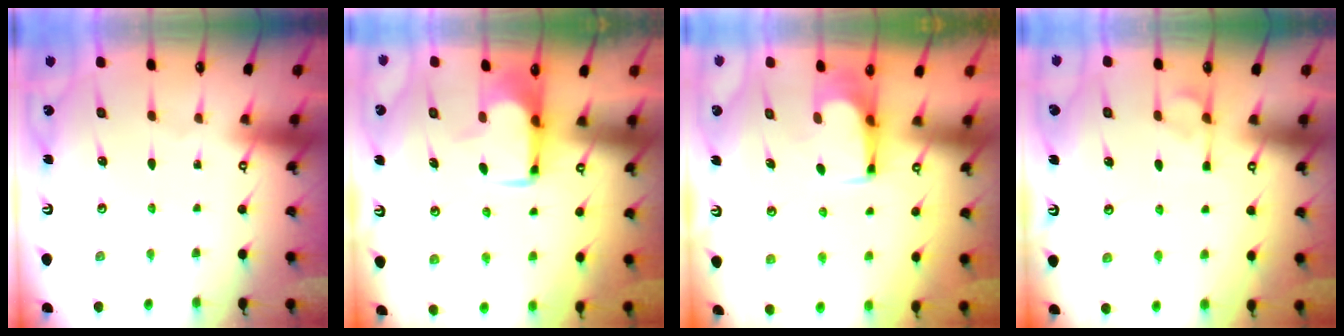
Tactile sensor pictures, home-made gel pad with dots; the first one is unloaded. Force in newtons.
{"total": 1.7, "press": 1.6, "slide": 0.5}
{"total": 1.6, "press": 1.5, "slide": 0.3}
{"total": 1.2, "press": 0.6, "slide": 1.1}